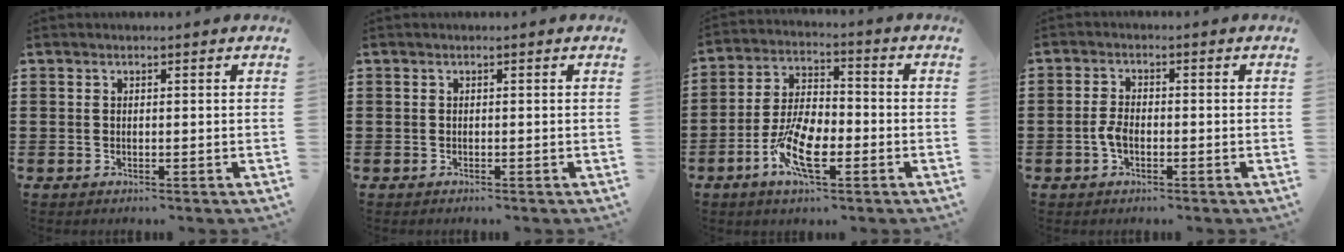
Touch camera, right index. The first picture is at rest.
{"total": 0.0}
{"total": 9.3, "force": [-3.9, 3.9, 7.5], "torque": [-0.168, -0.003, -0.076]}
{"total": 2.9, "force": [-1.0, 1.5, 2.3], "torque": [-0.066, -0.005, -0.024]}